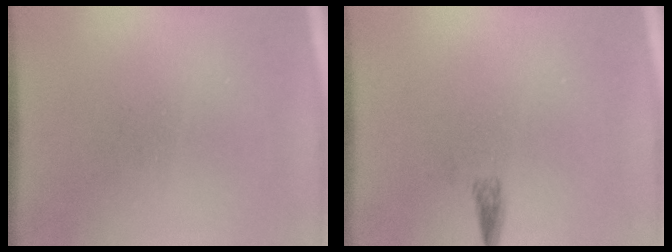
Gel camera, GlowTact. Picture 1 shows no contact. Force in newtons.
{"total": 1.2}